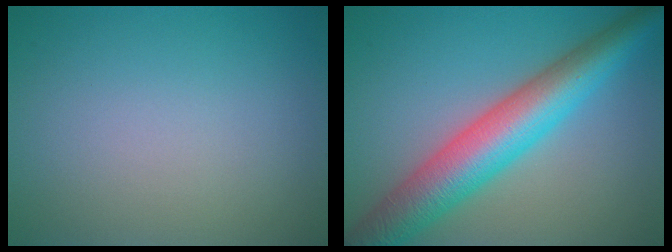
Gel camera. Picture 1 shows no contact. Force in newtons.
{"total": 8.7, "press": 8.7, "slide": 0.1}